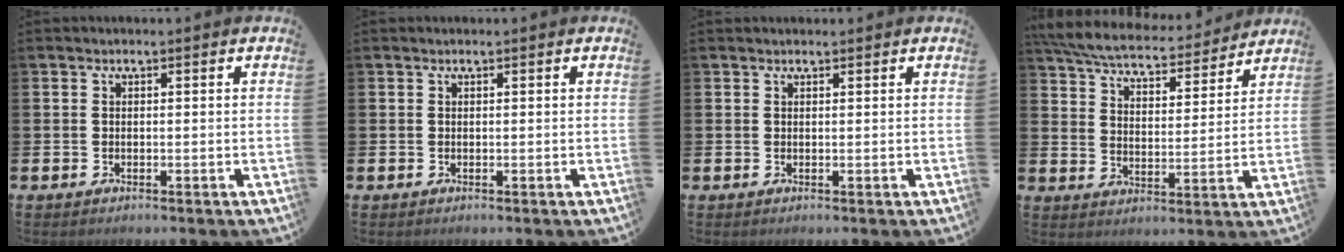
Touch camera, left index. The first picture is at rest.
{"total": 0.0}
{"total": 0.7, "force": [0.7, 0.1, 0.1], "torque": [0.009, -0.003, 0.009]}
{"total": 6.9, "force": [6.5, 1.2, 1.9], "torque": [-0.072, -0.042, 0.115]}